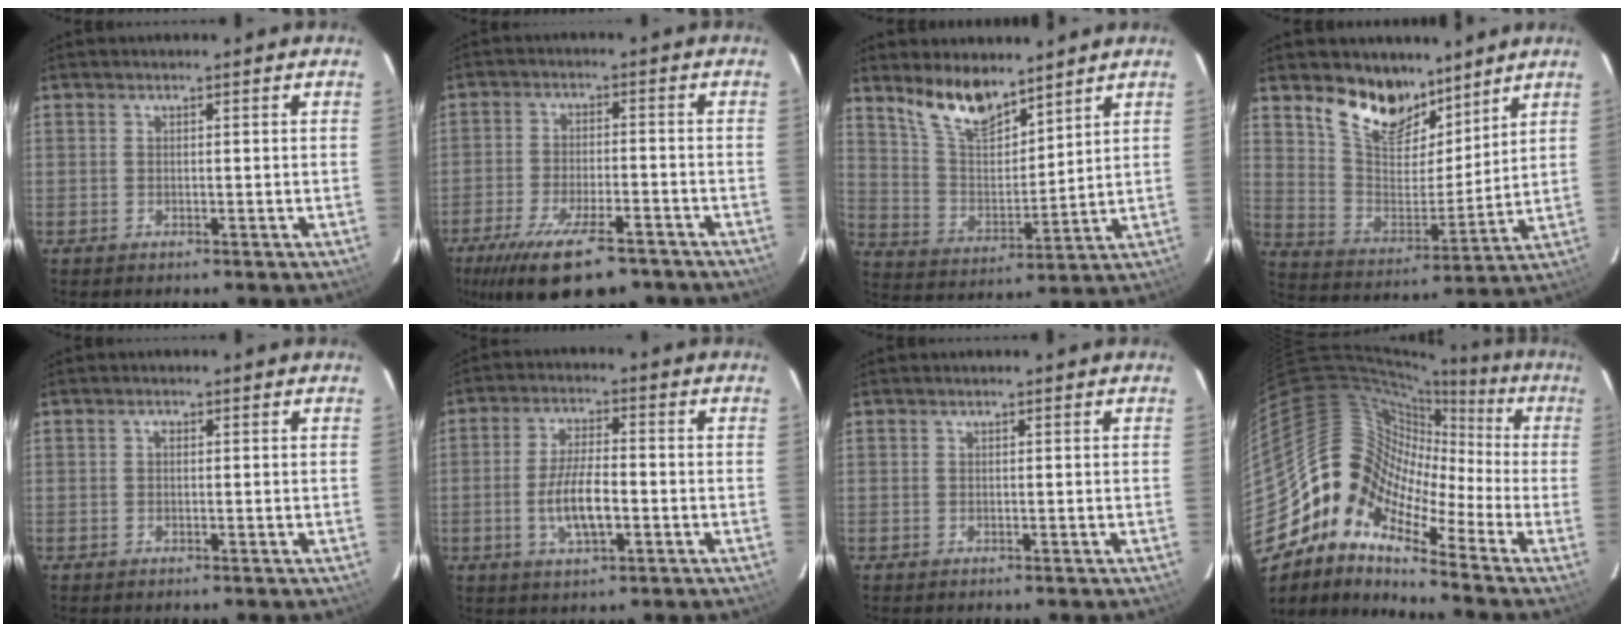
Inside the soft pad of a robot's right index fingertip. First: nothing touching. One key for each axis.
{"total": 15.5, "fx": -11.0, "fy": 5.0, "fz": 9.8, "tx": -0.200, "ty": -0.035, "tz": -0.177}
{"total": 11.0, "fx": 8.7, "fy": 3.7, "fz": 5.6, "tx": -0.108, "ty": 0.006, "tz": 0.173}
{"total": 13.9, "fx": 10.3, "fy": 6.9, "fz": 6.4, "tx": -0.127, "ty": 0.001, "tz": 0.191}
{"total": 0.6, "fx": 0.0, "fy": 0.5, "fz": 0.4, "tx": -0.006, "ty": 0.005, "tz": -0.001}
{"total": 8.1, "fx": -2.2, "fy": 2.6, "fz": 7.4, "tx": -0.146, "ty": -0.002, "tz": -0.040}
{"total": 0.0}
{"total": 13.1, "fx": -6.1, "fy": 8.8, "fz": 7.4, "tx": -0.115, "ty": 0.015, "tz": -0.152}